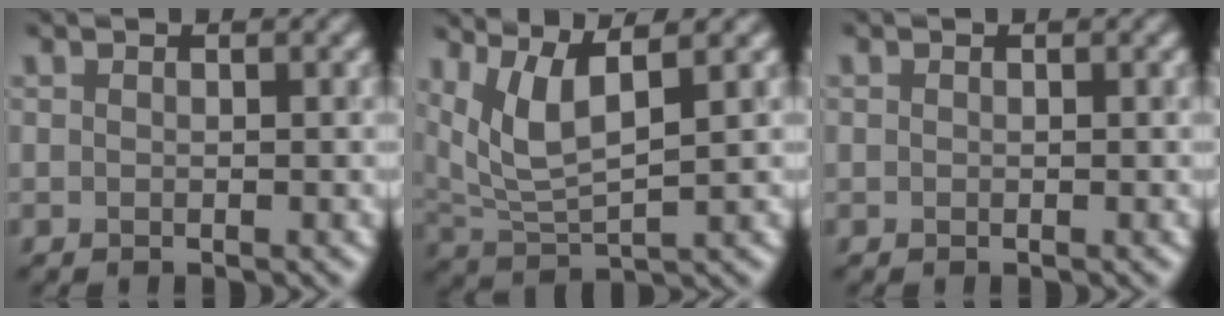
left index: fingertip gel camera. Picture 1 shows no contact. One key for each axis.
{"total": 4.1, "fx": 2.1, "fy": 0.7, "fz": 3.5, "tx": -0.098, "ty": 0.002, "tz": 0.070}
{"total": 0.8, "fx": -0.3, "fy": -0.5, "fz": -0.6, "tx": -0.003, "ty": 0.000, "tz": 0.008}